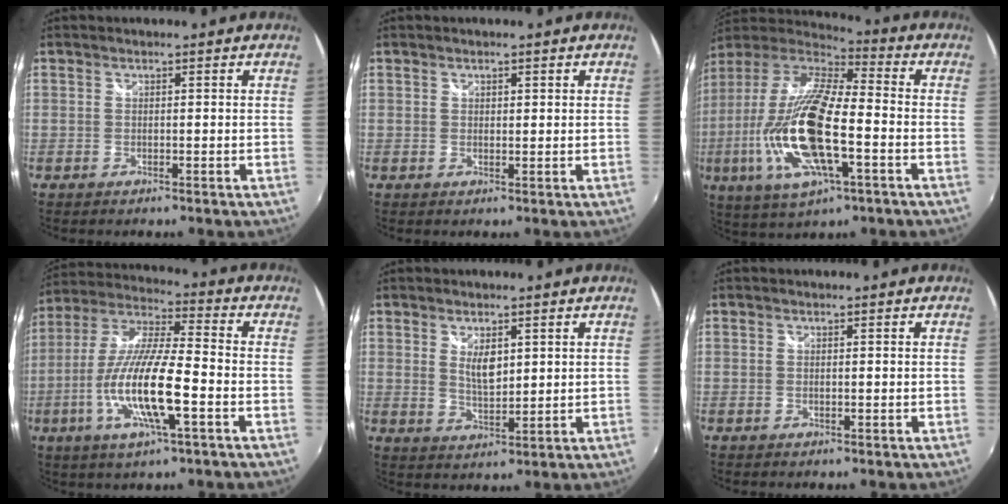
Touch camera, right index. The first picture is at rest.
{"total": 0.7, "force": [0.5, 0.5, 0.3], "torque": [-0.003, 0.003, 0.008]}
{"total": 23.1, "force": [-5.8, 7.7, 21.0], "torque": [-0.421, -0.028, -0.114]}
{"total": 15.9, "force": [-5.1, 2.6, 14.8], "torque": [-0.296, -0.013, -0.100]}
{"total": 4.7, "force": [1.6, 2.2, 3.8], "torque": [-0.059, -0.006, 0.031]}
{"total": 0.0}